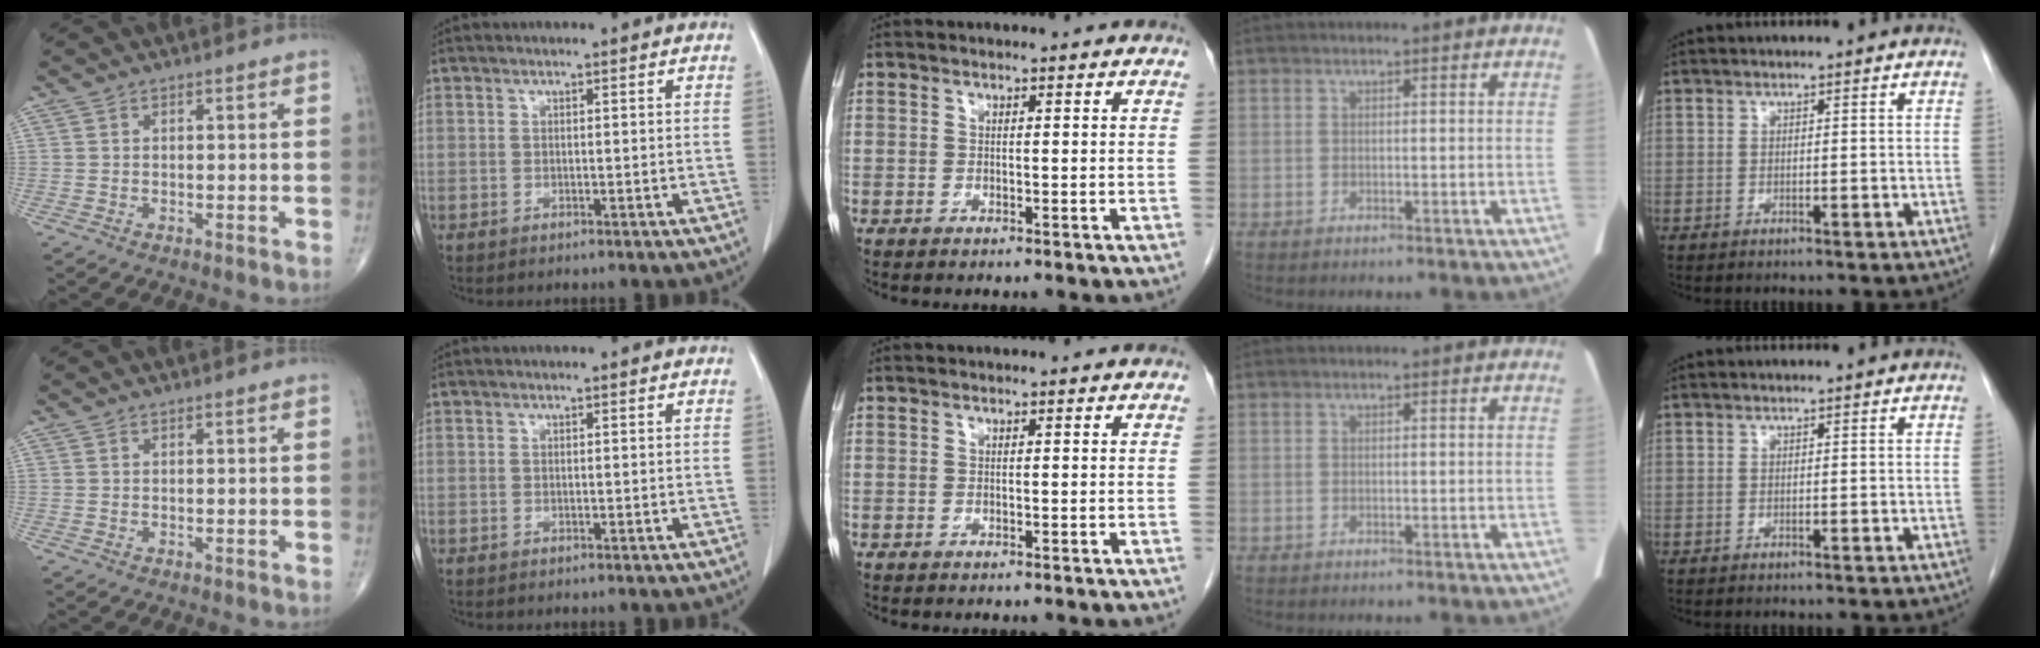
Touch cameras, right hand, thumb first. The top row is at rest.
{}